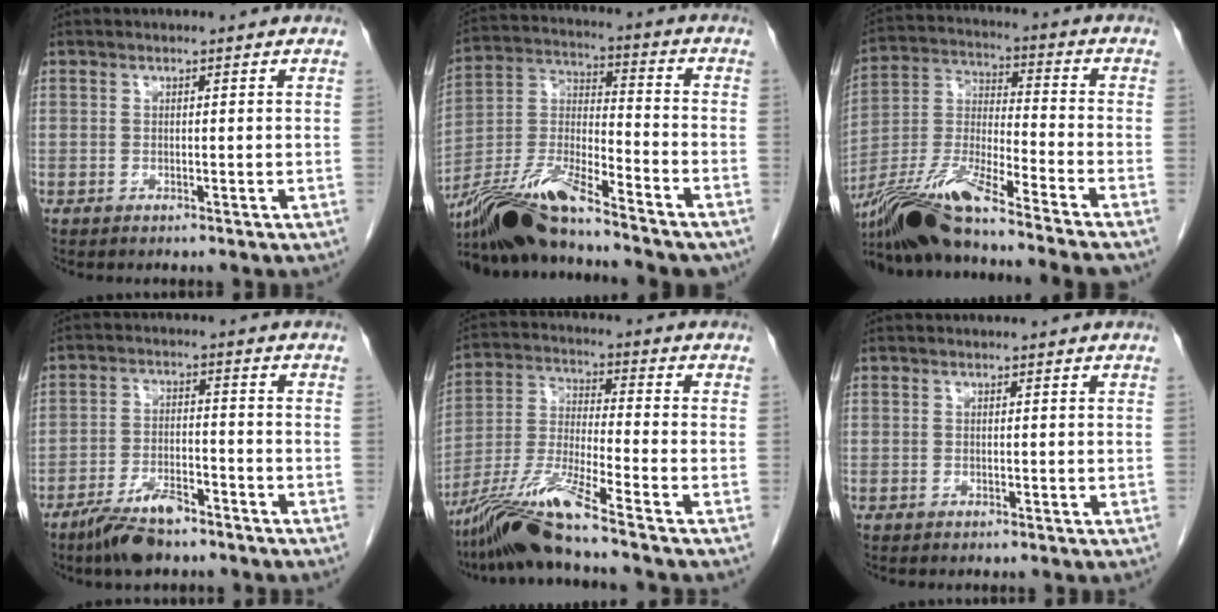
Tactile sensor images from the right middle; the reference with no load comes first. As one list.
[{"total": 16.1, "force": [-13.5, 1.9, 8.6], "torque": [-0.183, -0.005, -0.249]}, {"total": 17.4, "force": [-14.3, -0.9, 9.8], "torque": [-0.212, -0.018, -0.265]}, {"total": 7.3, "force": [-5.5, 2.0, 4.2], "torque": [-0.088, -0.009, -0.102]}, {"total": 11.2, "force": [-8.6, -1.4, 7.0], "torque": [-0.150, -0.023, -0.166]}, {"total": 0.0}]